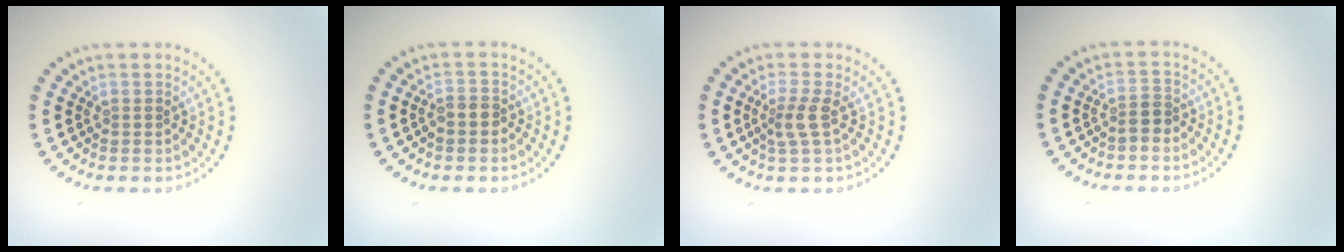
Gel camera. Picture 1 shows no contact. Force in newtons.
{"total": 1.6, "press": 1.5, "slide": 0.6}
{"total": 2.1, "press": 1.6, "slide": 1.3}
{"total": 1.6, "press": 1.4, "slide": 0.7}